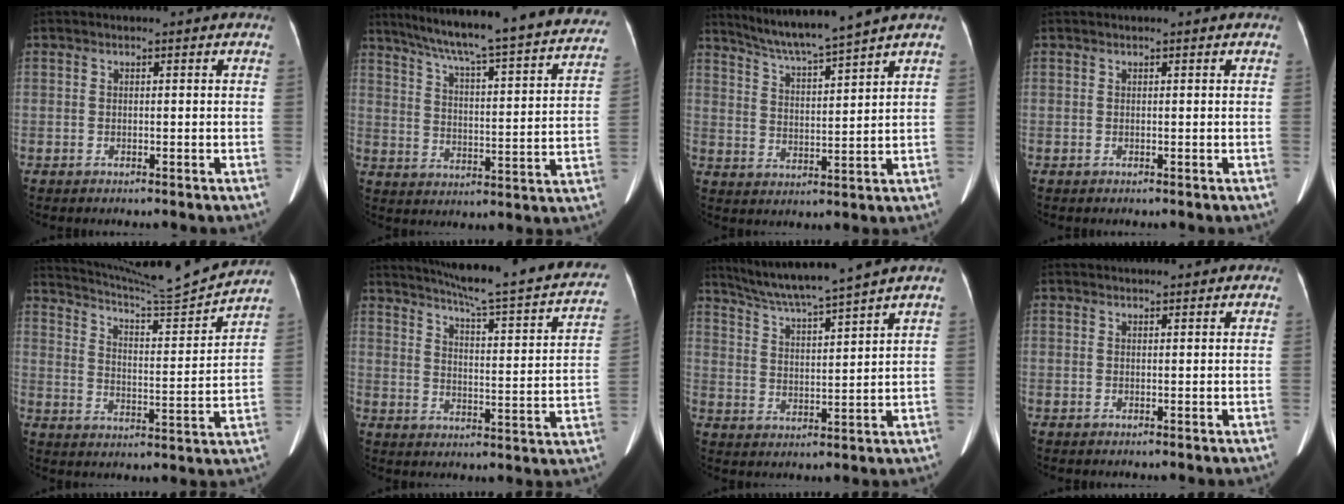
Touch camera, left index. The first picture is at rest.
{"total": 30.2, "force": [26.9, 2.0, 13.6], "torque": [-0.211, -0.054, 0.339]}
{"total": 8.8, "force": [7.8, -2.0, 3.6], "torque": [-0.063, -0.002, 0.143]}
{"total": 0.0}
{"total": 16.0, "force": [15.3, -1.9, 4.0], "torque": [-0.080, -0.038, 0.228]}
{"total": 26.1, "force": [22.2, 2.1, 13.6], "torque": [-0.196, -0.041, 0.272]}
{"total": 10.9, "force": [9.5, -2.0, 4.9], "torque": [-0.085, 0.006, 0.166]}
{"total": 2.3, "force": [2.1, 0.6, 0.8], "torque": [-0.006, 0.023, 0.025]}